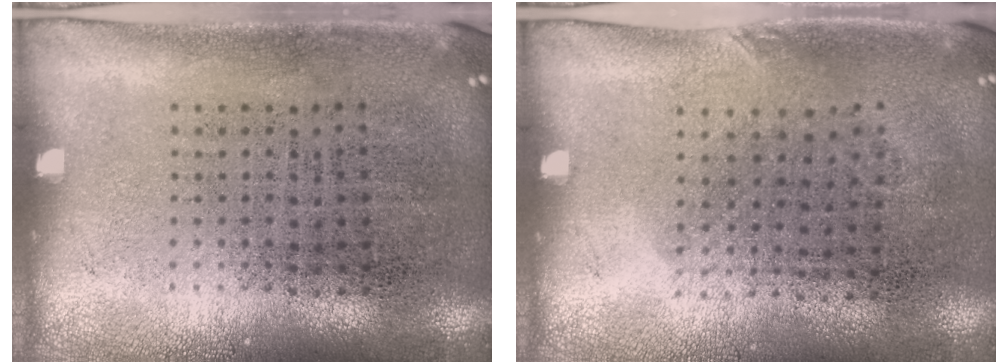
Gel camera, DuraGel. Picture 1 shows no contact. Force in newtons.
{"total": 0.9, "press": 0.6, "slide": 0.6}